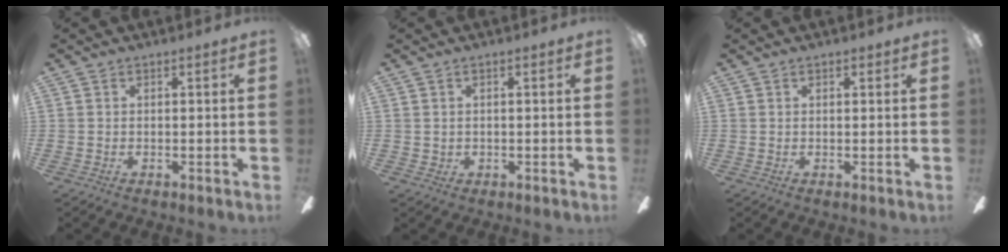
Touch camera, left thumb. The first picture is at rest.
{"total": 1.2, "force": [0.6, 1.0, 0.3], "torque": [-0.006, 0.005, 0.009]}
{"total": 0.6, "force": [0.4, 0.3, 0.3], "torque": [0.001, -0.001, 0.006]}